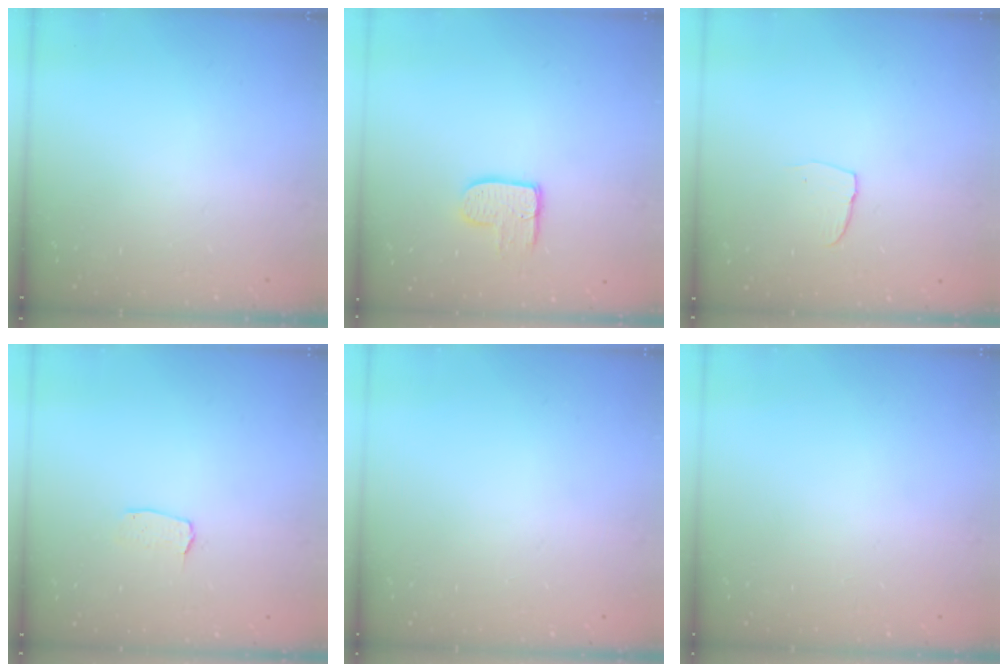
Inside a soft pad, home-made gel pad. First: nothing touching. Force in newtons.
{"total": 8.8, "press": 8.8, "slide": 0.6}
{"total": 3.6, "press": 3.6, "slide": 0.3}
{"total": 2.9, "press": 2.9, "slide": 0.2}
{"total": 0.0}
{"total": 0.0}